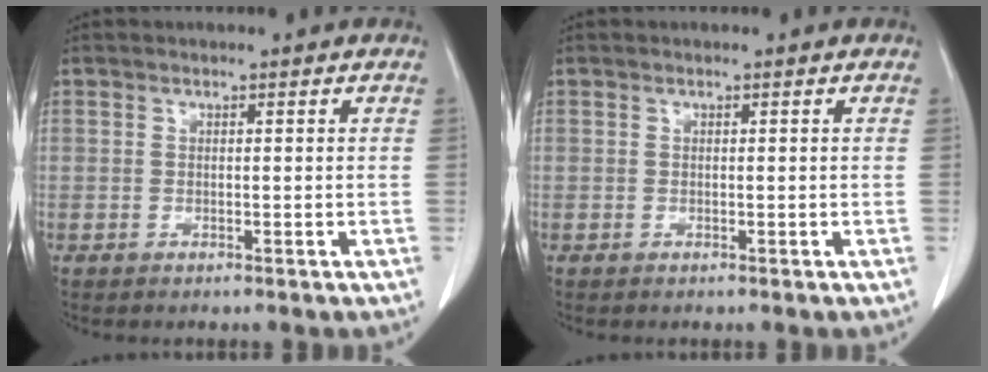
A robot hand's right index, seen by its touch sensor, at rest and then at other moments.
{"total": 0.0}